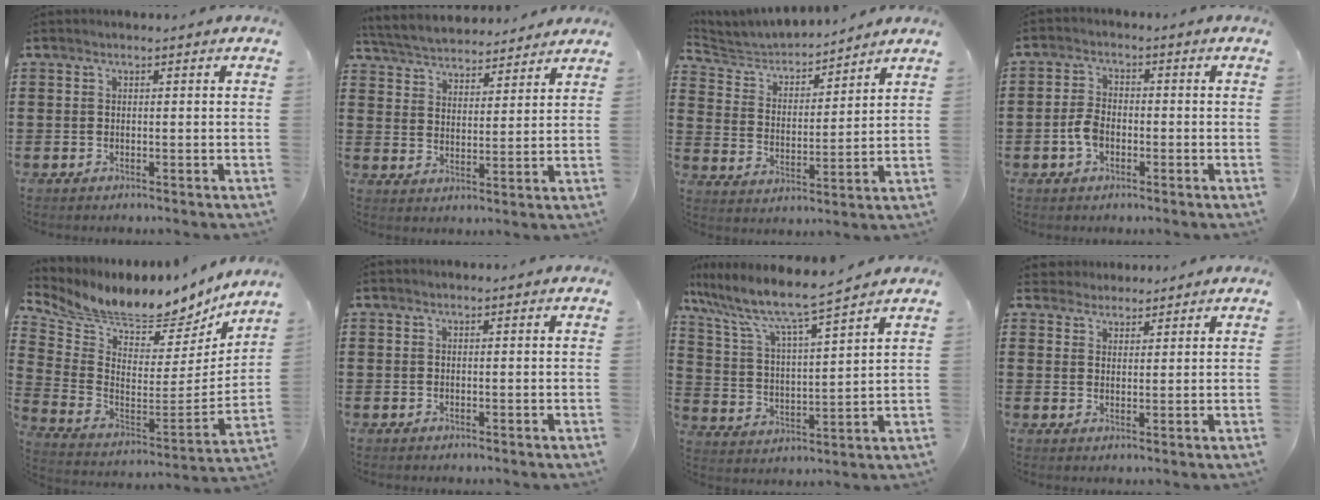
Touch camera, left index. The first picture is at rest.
{"total": 4.5, "force": [4.5, 0.4, 0.2], "torque": [-0.027, -0.026, 0.078]}
{"total": 4.7, "force": [4.6, 0.8, 0.5], "torque": [-0.037, -0.029, 0.074]}
{"total": 3.8, "force": [-1.1, 2.3, 2.8], "torque": [-0.072, -0.002, -0.026]}
{"total": 6.9, "force": [6.5, 1.4, 1.7], "torque": [-0.063, -0.067, 0.108]}
{"total": 0.0}
{"total": 7.0, "force": [6.0, 0.5, 3.6], "torque": [-0.098, -0.039, 0.095]}
{"total": 2.7, "force": [2.4, 1.0, -0.4], "torque": [-0.001, 0.003, 0.047]}